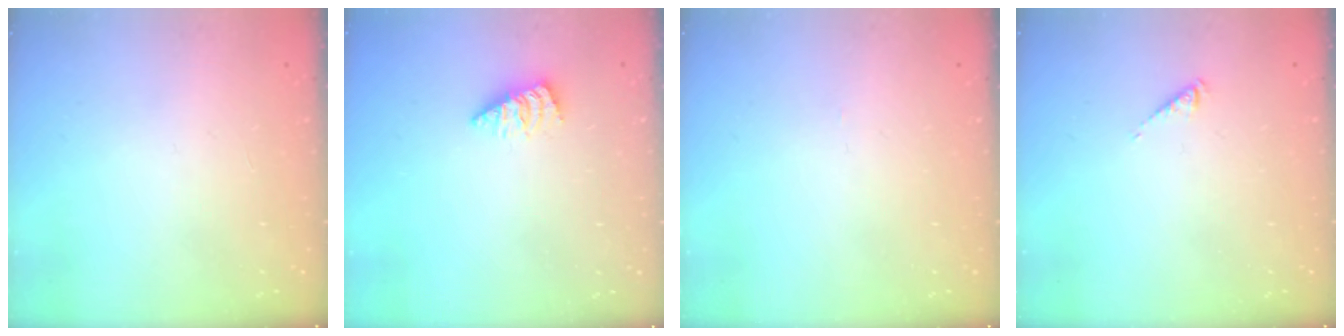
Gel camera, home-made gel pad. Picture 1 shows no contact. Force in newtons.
{"total": 1.4, "press": 1.3, "slide": 0.2}
{"total": 0.0}
{"total": 0.8, "press": 0.8, "slide": 0.1}